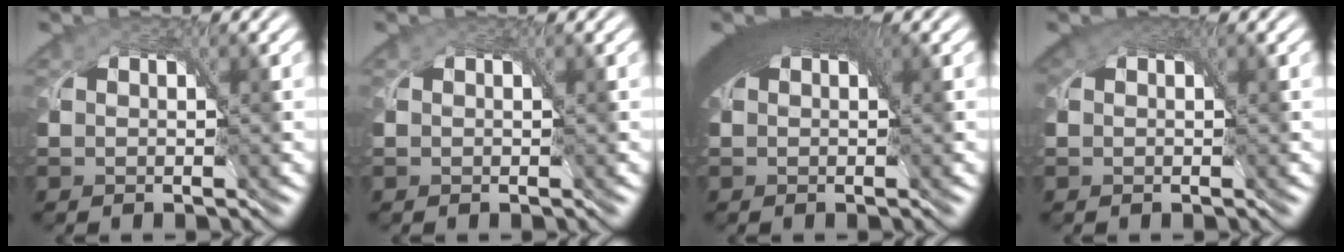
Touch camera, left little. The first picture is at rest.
{"total": 0.0}
{"total": 8.7, "force": [3.1, 4.2, 6.9], "torque": [-0.107, 0.019, 0.033]}
{"total": 2.3, "force": [1.2, 1.4, 1.3], "torque": [-0.024, 0.004, 0.014]}